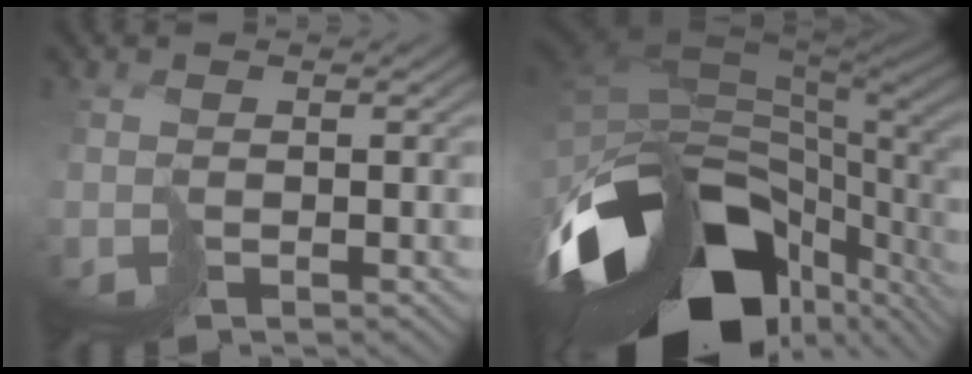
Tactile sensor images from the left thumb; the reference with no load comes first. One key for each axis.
{"total": 18.0, "fx": -8.5, "fy": 8.6, "fz": 13.4, "tx": -0.289, "ty": -0.023, "tz": -0.108}